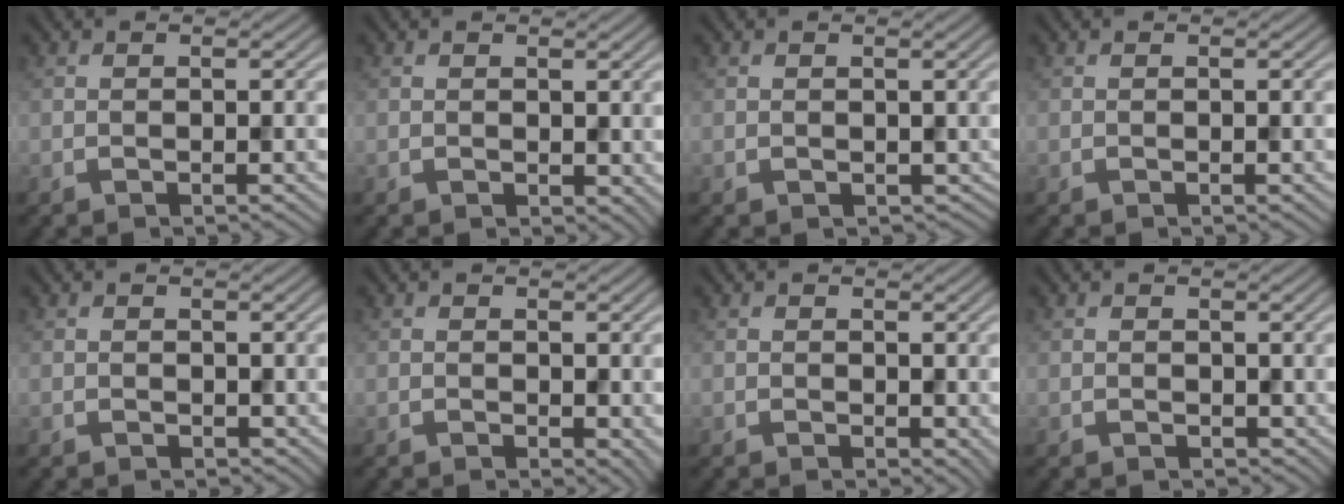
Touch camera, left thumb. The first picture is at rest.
{"total": 1.2, "force": [0.5, 0.9, 0.7], "torque": [-0.009, -0.005, 0.012]}
{"total": 1.1, "force": [0.4, 1.0, 0.4], "torque": [-0.011, -0.007, 0.008]}
{"total": 0.0}
{"total": 0.7, "force": [0.5, 0.5, 0.1], "torque": [-0.005, -0.005, 0.011]}
{"total": 2.0, "force": [0.3, 1.3, 1.4], "torque": [-0.019, -0.006, 0.008]}
{"total": 1.5, "force": [0.5, 1.1, 1.0], "torque": [-0.014, -0.005, 0.012]}
{"total": 1.0, "force": [0.6, 0.8, 0.3], "torque": [-0.009, -0.005, 0.013]}